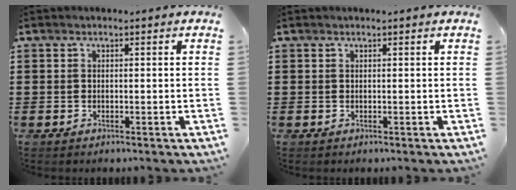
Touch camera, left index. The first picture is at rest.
{"total": 0.0}